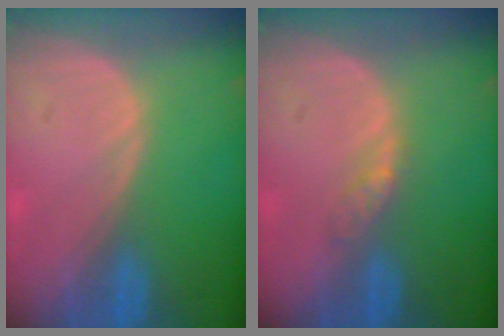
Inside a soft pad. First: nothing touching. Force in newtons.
{"total": 2.2, "press": 1.9, "slide": 1.2}